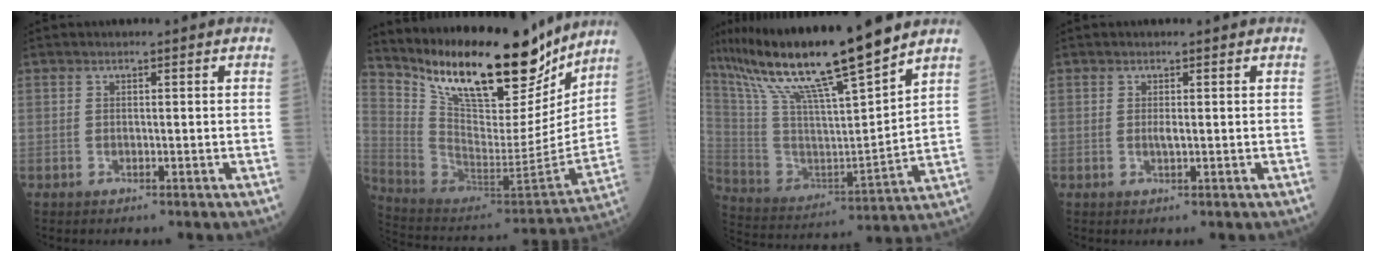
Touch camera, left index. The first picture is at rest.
{"total": 23.7, "force": [18.6, 6.9, 13.1], "torque": [-0.230, -0.031, 0.306]}
{"total": 20.0, "force": [15.6, 0.2, 12.6], "torque": [-0.234, 0.002, 0.283]}
{"total": 0.8, "force": [-0.2, 0.0, 0.8], "torque": [-0.020, -0.006, -0.003]}